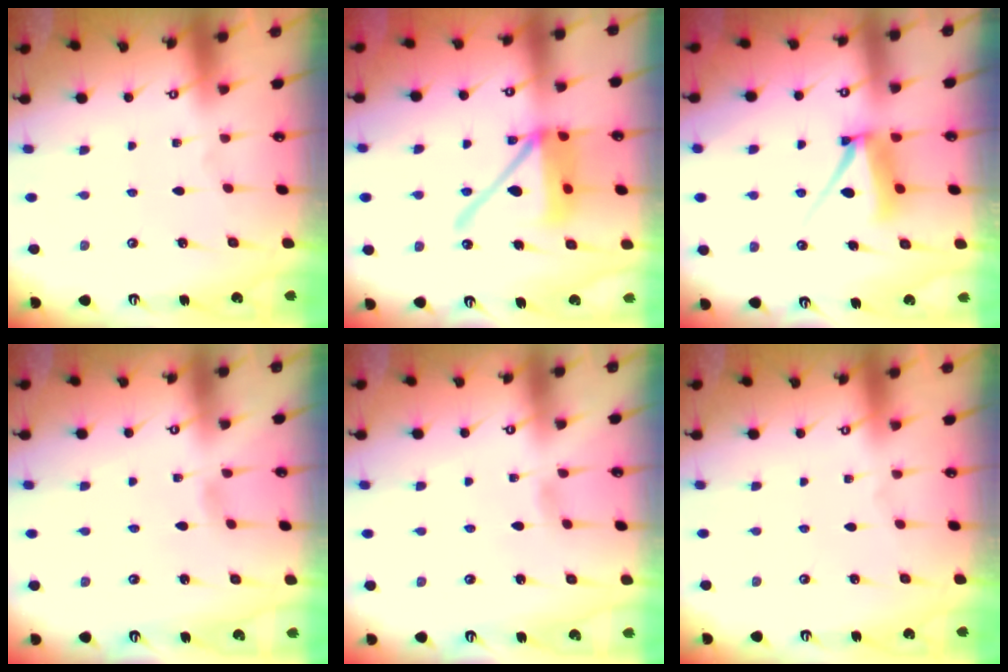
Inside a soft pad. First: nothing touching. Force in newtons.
{"total": 14.8, "press": 14.6, "slide": 2.4}
{"total": 8.2, "press": 8.1, "slide": 0.9}
{"total": 4.2, "press": 4.1, "slide": 0.5}
{"total": 4.2, "press": 4.1, "slide": 0.5}
{"total": 0.0}